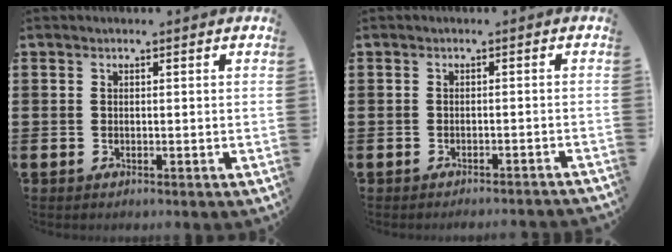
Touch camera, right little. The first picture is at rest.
{"total": 0.9, "force": [-0.9, -0.2, 0.0], "torque": [-0.001, 0.002, -0.019]}